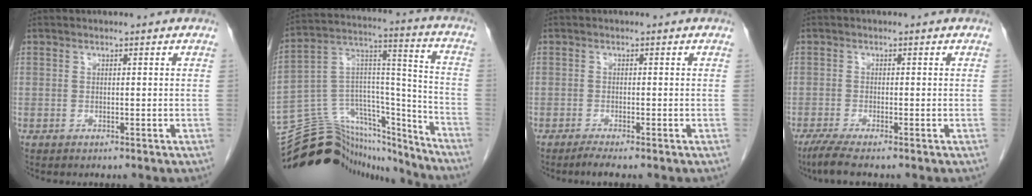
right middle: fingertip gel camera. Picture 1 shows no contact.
{"total": 24.2, "force": [-22.4, 6.9, 6.1], "torque": [-0.125, 0.049, -0.352]}
{"total": 1.7, "force": [-1.3, -0.4, 1.0], "torque": [-0.025, -0.007, -0.027]}
{"total": 3.6, "force": [-2.7, 0.0, 2.4], "torque": [-0.051, -0.011, -0.054]}